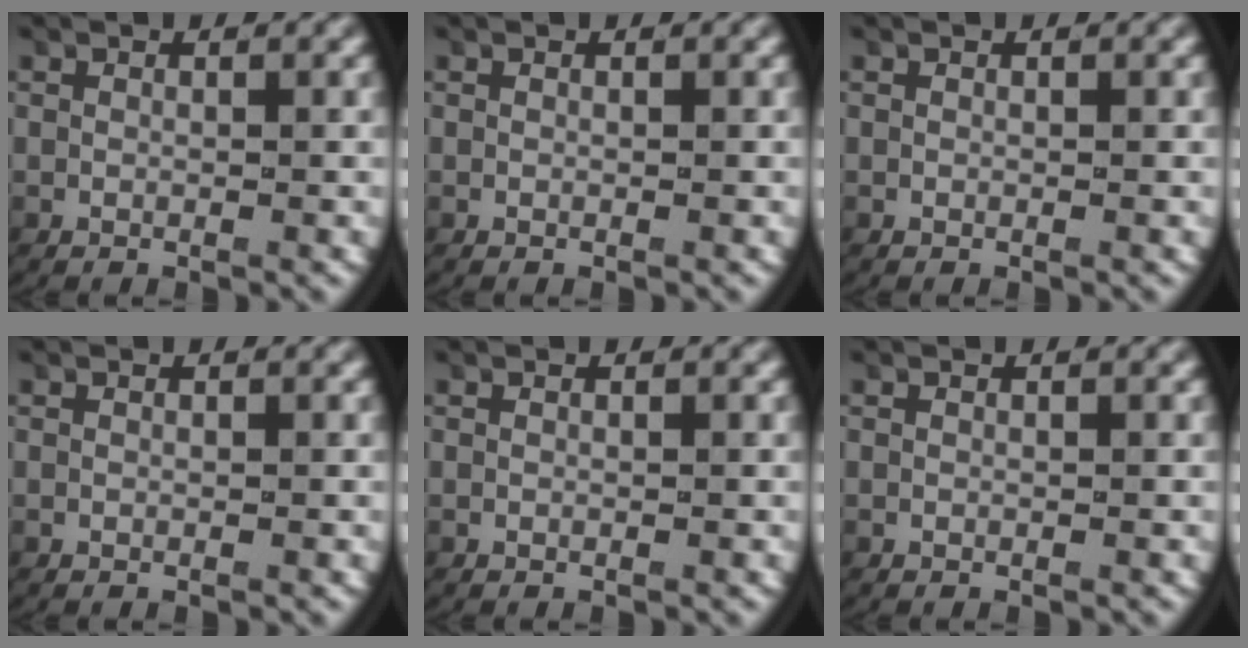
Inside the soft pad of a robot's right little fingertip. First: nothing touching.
{"total": 0.0}
{"total": 0.0}
{"total": 0.0}
{"total": 0.0}
{"total": 0.0}